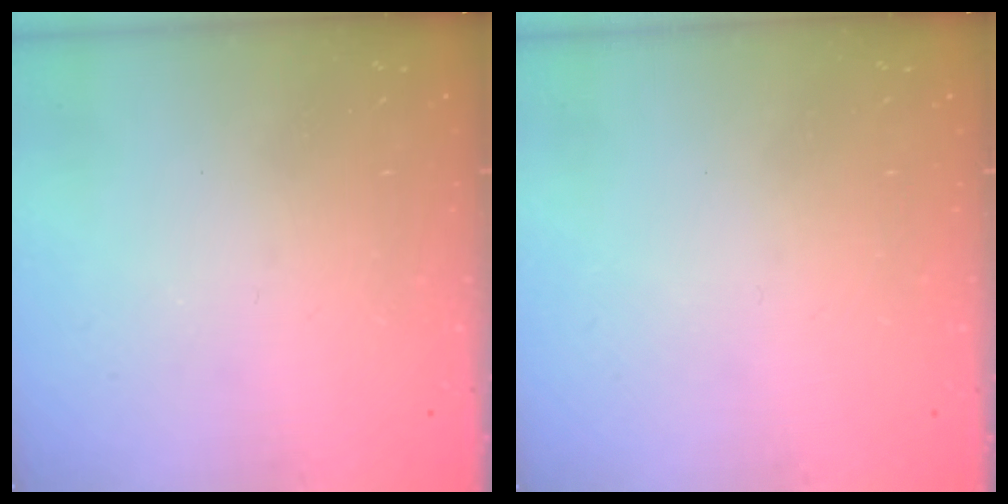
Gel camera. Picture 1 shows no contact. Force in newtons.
{"total": 0.0}